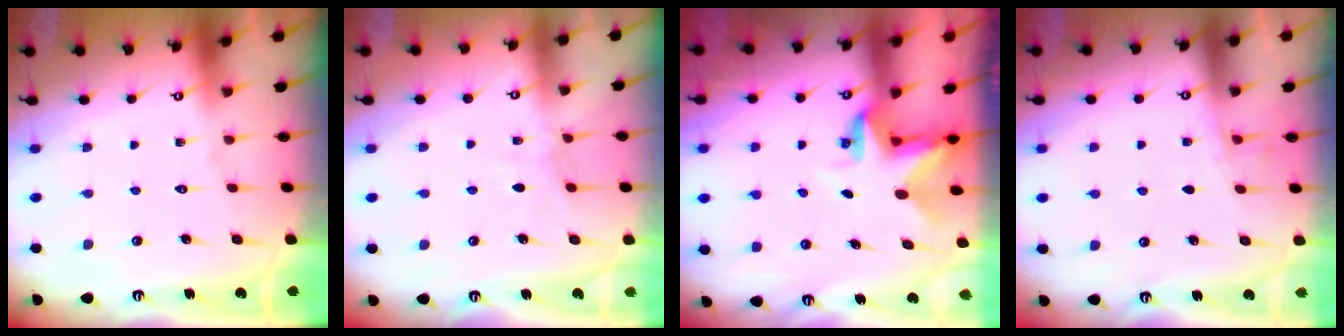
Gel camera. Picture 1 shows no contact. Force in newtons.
{"total": 3.4, "press": 3.4, "slide": 0.5}
{"total": 3.3, "press": 3.3, "slide": 0.2}
{"total": 2.6, "press": 2.5, "slide": 0.4}